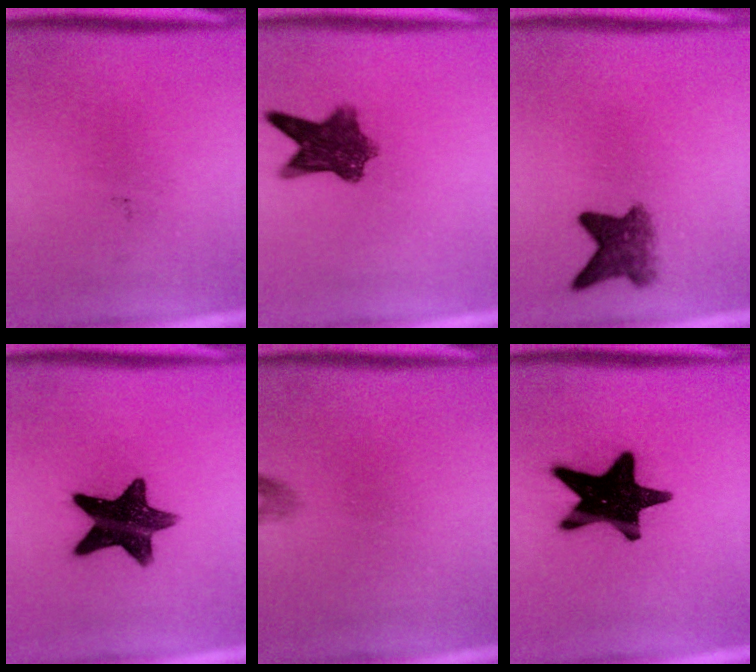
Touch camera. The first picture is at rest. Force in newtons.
{"total": 8.1}
{"total": 5.2}
{"total": 13.7}
{"total": 1.0}
{"total": 19.5}